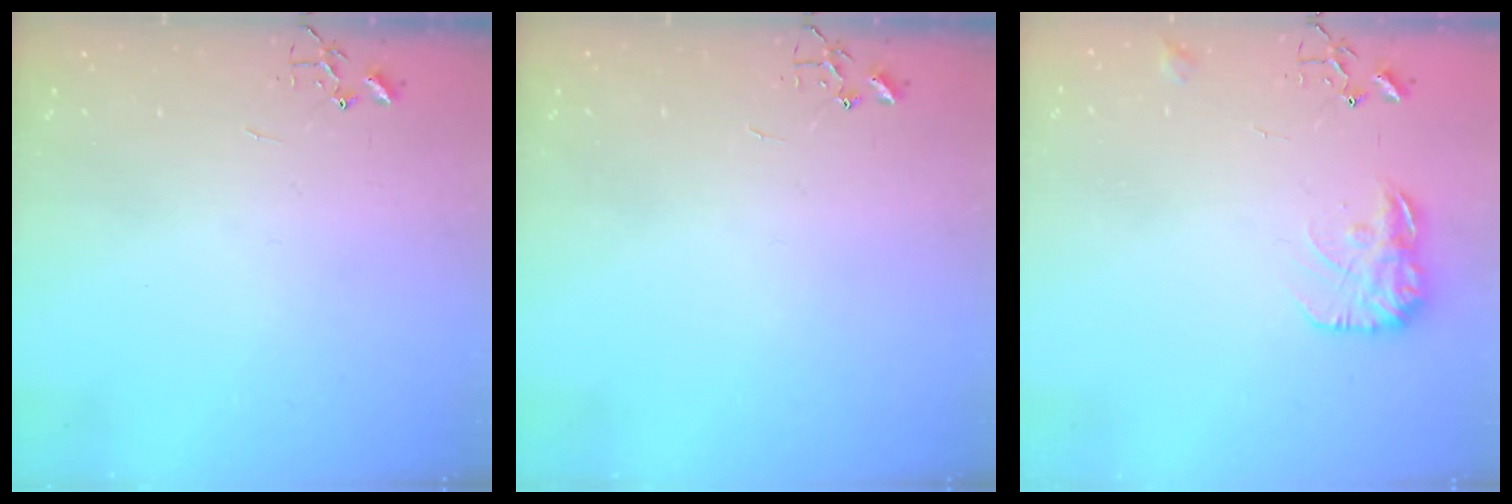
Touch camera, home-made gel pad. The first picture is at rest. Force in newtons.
{"total": 0.0}
{"total": 11.7, "press": 11.7, "slide": 0.4}